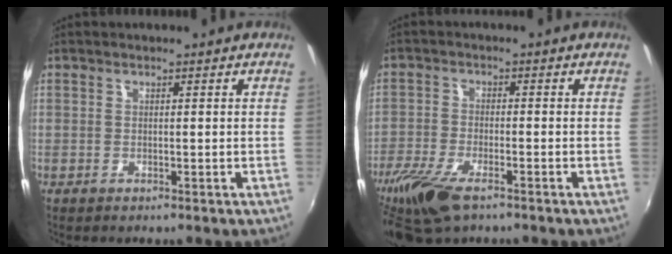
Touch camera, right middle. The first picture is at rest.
{"total": 11.8, "force": [-8.1, 4.1, 7.6], "torque": [-0.183, -0.037, -0.156]}